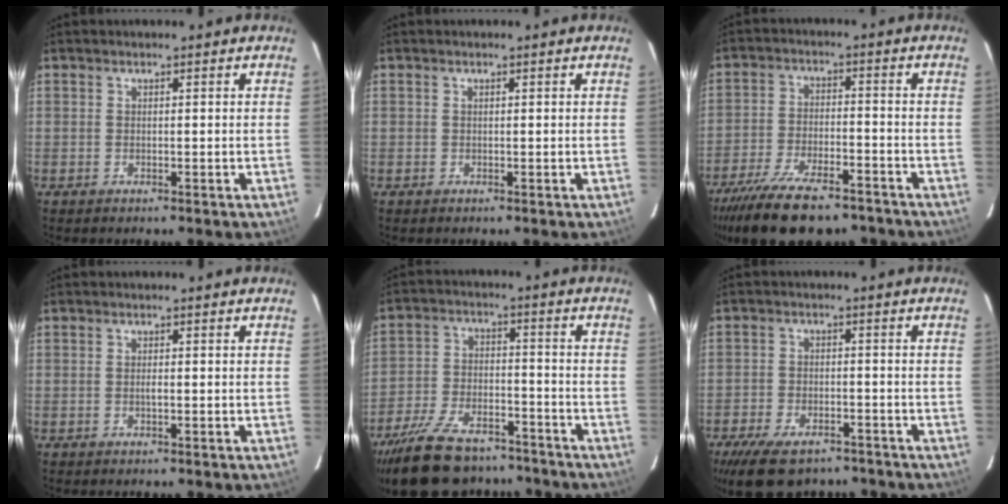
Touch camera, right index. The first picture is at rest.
{"total": 0.0}
{"total": 19.0, "force": [-14.8, 6.5, 10.1], "torque": [-0.207, -0.031, -0.229]}
{"total": 0.9, "force": [-0.2, 0.2, 0.8], "torque": [-0.015, 0.001, -0.003]}
{"total": 21.1, "force": [-16.9, 8.7, 9.2], "torque": [-0.202, -0.003, -0.259]}
{"total": 13.9, "force": [-10.1, 6.6, 6.8], "torque": [-0.163, -0.014, -0.158]}